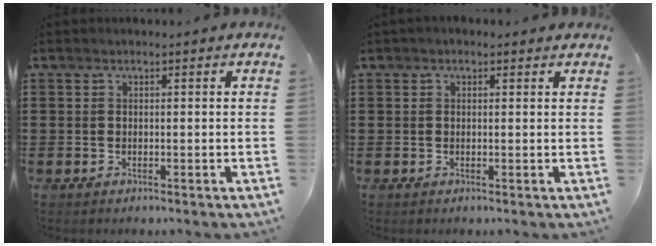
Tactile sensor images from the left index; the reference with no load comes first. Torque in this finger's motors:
{"motor_torque": [2.14, 0.00, 0.83, 0.14]}